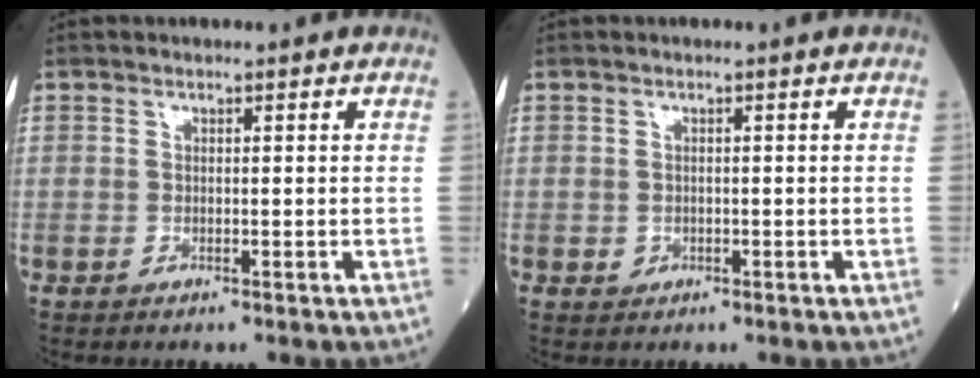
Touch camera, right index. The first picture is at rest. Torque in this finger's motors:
{"motor_torque": [0.00, 0.00, 0.00, 0.00]}